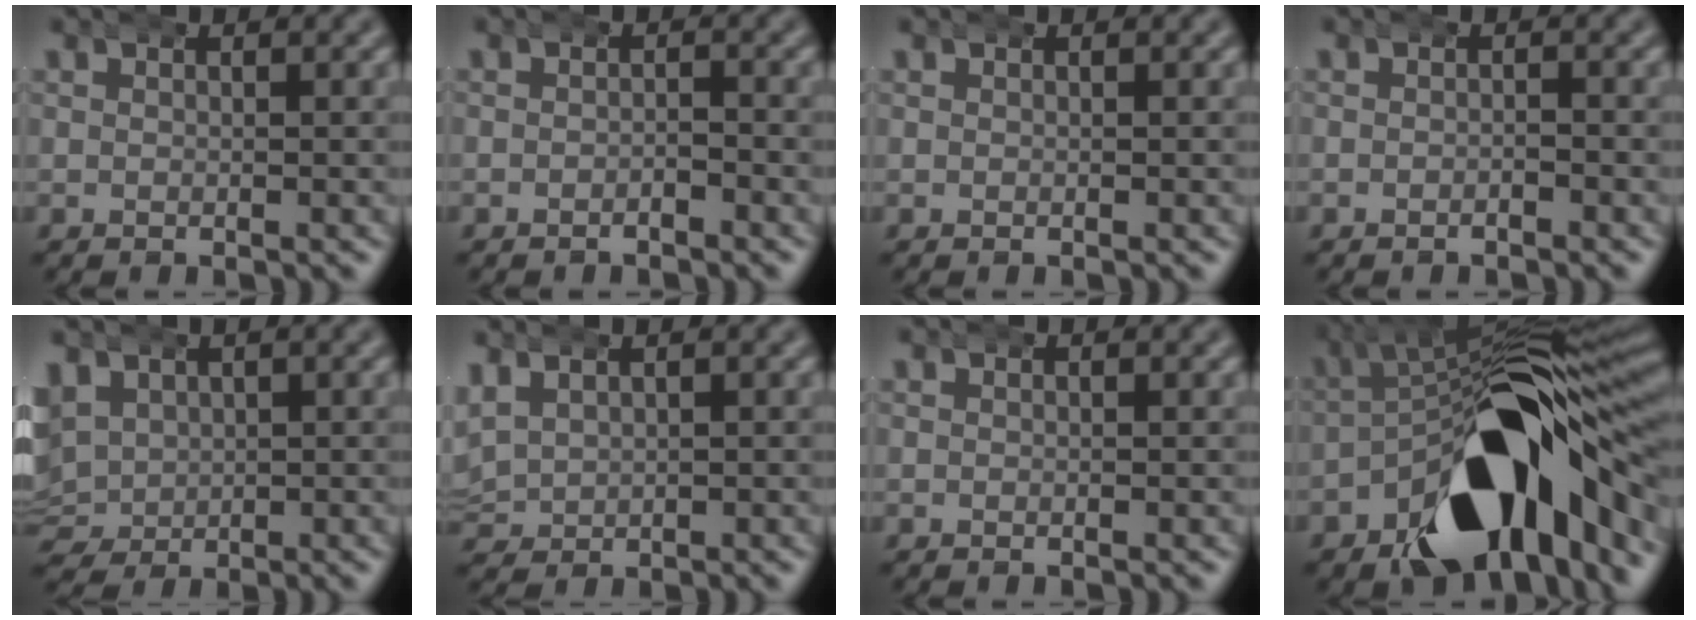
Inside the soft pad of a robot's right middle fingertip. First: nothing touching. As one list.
[{"total": 1.0, "force": [-0.9, 0.4, 0.4], "torque": [-0.006, 0.002, -0.015]}, {"total": 0.0}, {"total": 0.7, "force": [-0.6, 0.2, 0.3], "torque": [-0.008, 0.001, -0.011]}, {"total": 5.6, "force": [0.5, 4.9, 2.6], "torque": [-0.094, -0.028, 0.025]}, {"total": 4.6, "force": [1.3, 3.9, 2.0], "torque": [-0.071, -0.004, 0.028]}, {"total": 0.0}, {"total": 16.2, "force": [-5.3, 7.2, 13.5], "torque": [-0.185, -0.004, -0.071]}]